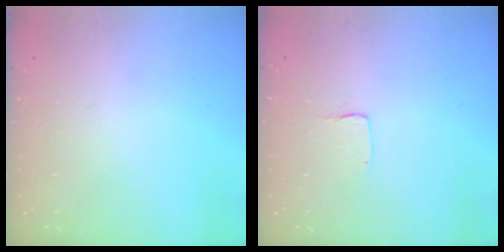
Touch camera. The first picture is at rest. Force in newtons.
{"total": 1.0, "press": 1.0, "slide": 0.1}